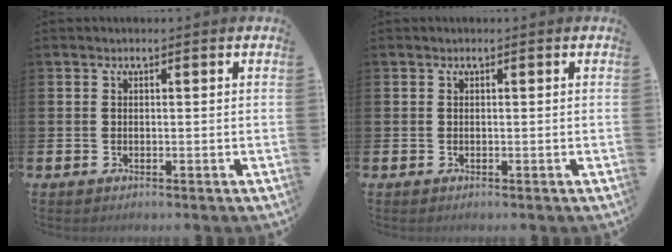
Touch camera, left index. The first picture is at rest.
{"total": 0.0}